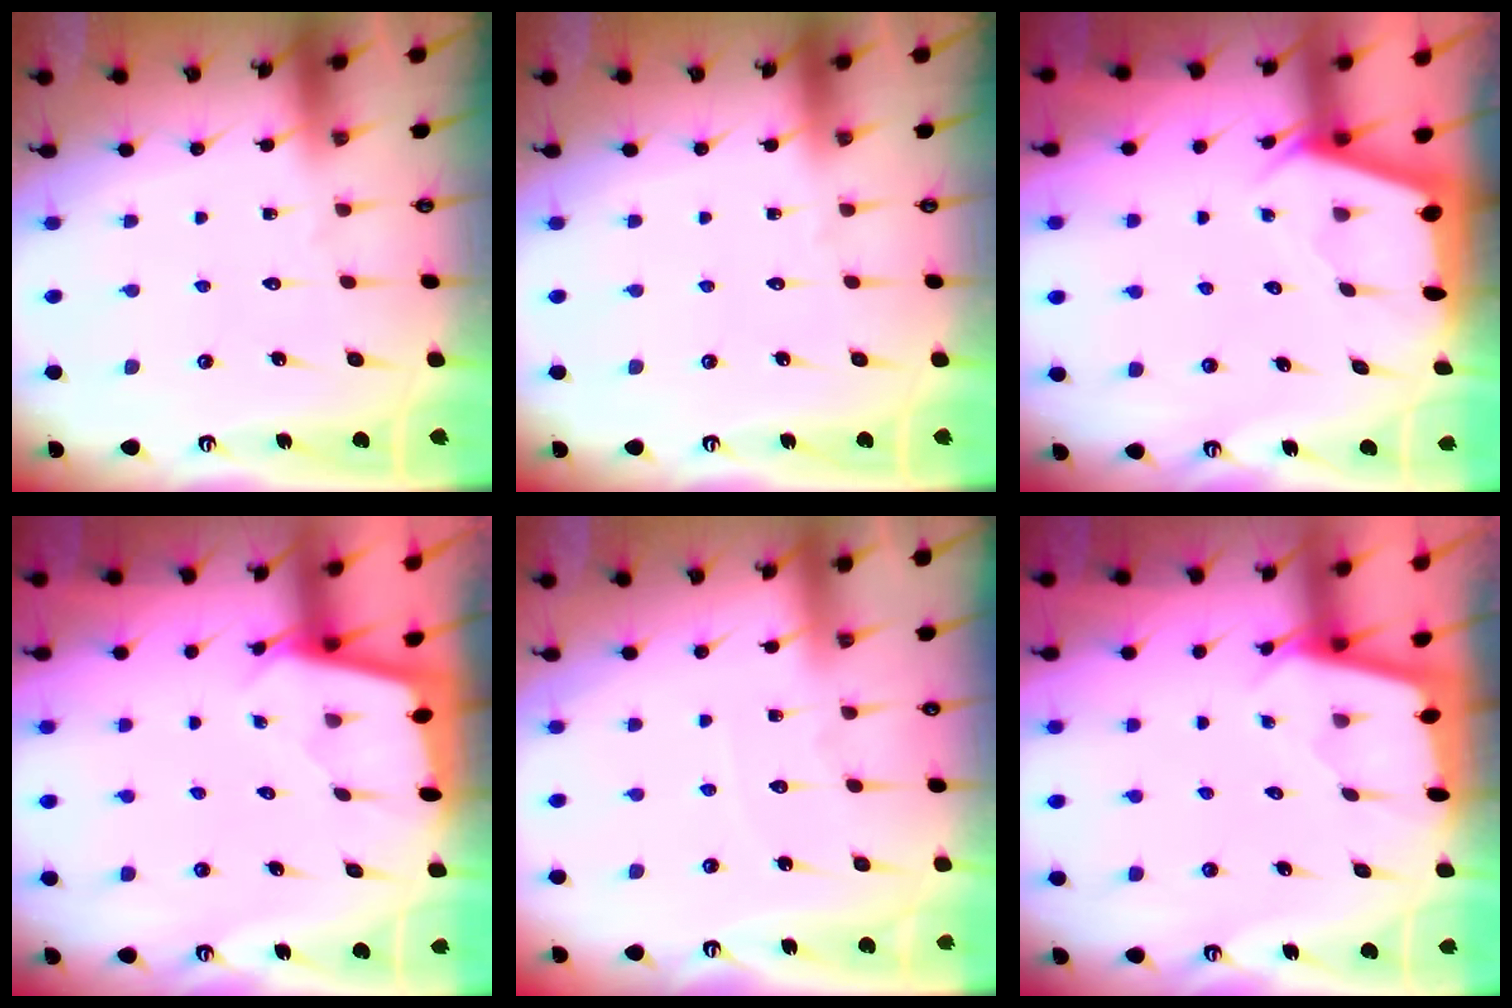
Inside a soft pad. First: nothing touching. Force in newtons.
{"total": 0.0}
{"total": 2.4, "press": 2.4, "slide": 0.3}
{"total": 1.7, "press": 1.7, "slide": 0.1}
{"total": 2.4, "press": 2.4, "slide": 0.4}
{"total": 1.8, "press": 1.8, "slide": 0.2}